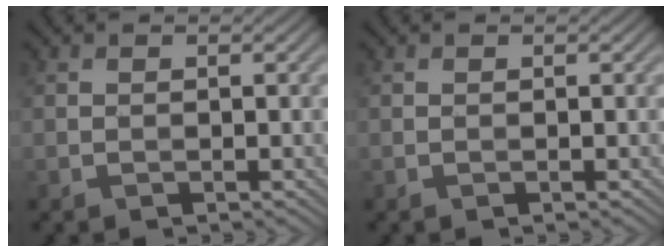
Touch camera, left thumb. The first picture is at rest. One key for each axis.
{"total": 0.0}